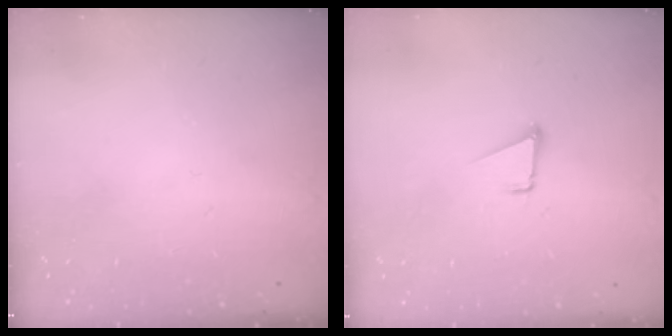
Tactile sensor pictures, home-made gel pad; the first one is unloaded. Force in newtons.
{"total": 1.6, "press": 1.5, "slide": 0.1}